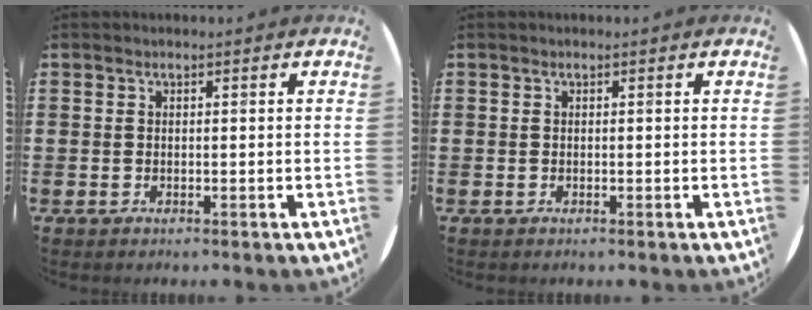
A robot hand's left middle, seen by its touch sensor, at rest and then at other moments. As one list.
[{"total": 0.0}]